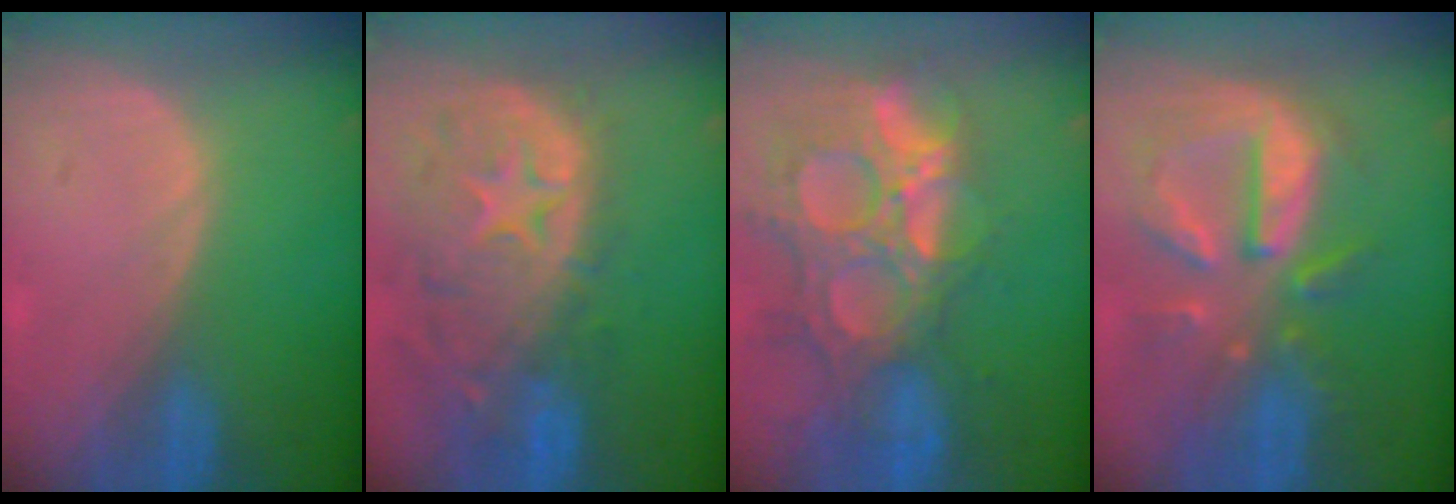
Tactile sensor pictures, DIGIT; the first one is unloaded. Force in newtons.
{"total": 13.7, "press": 11.3, "slide": 7.9}
{"total": 14.8, "press": 12.3, "slide": 8.2}
{"total": 10.8, "press": 9.5, "slide": 5.1}